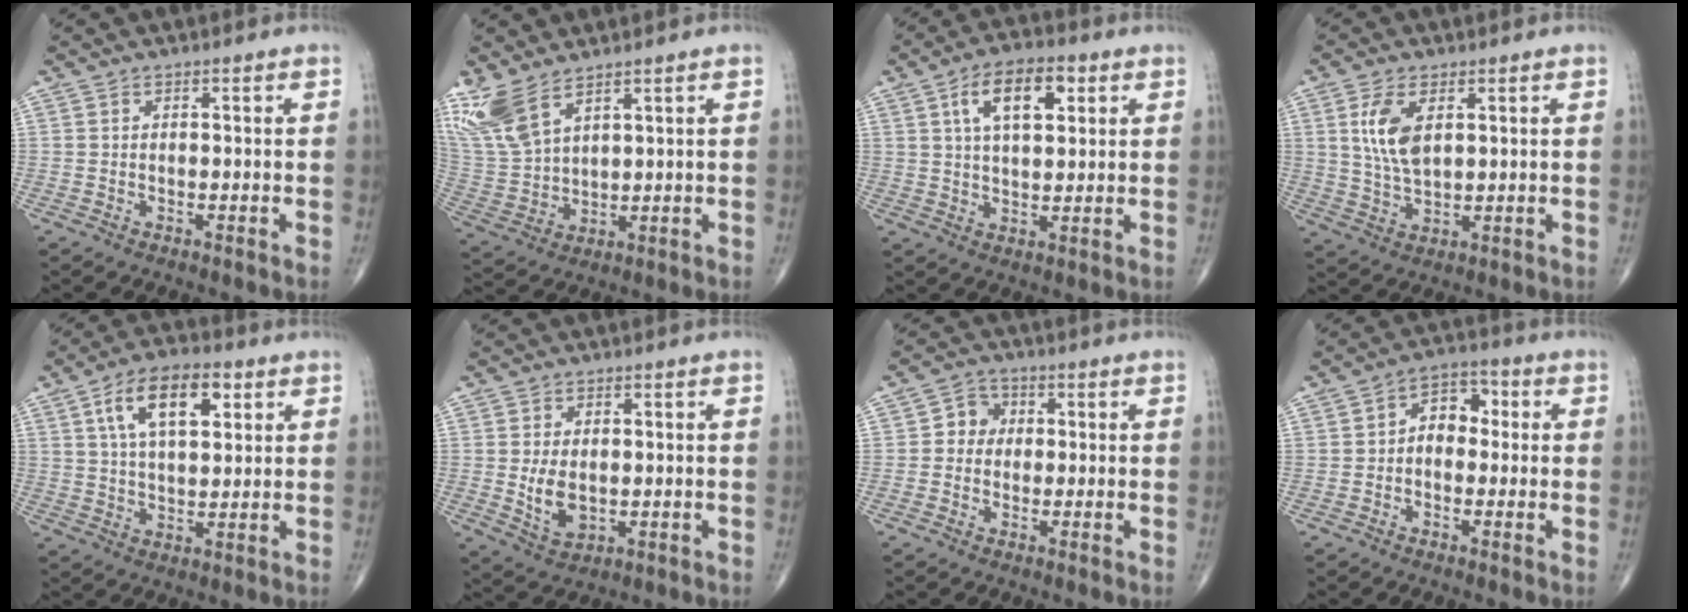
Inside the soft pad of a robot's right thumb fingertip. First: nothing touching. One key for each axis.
{"total": 10.1, "fx": 7.1, "fy": 3.9, "fz": 6.0, "tx": -0.143, "ty": -0.023, "tz": 0.169}
{"total": 10.3, "fx": 3.9, "fy": 5.0, "fz": 8.1, "tx": -0.124, "ty": -0.001, "tz": 0.064}
{"total": 7.5, "fx": 2.4, "fy": 3.7, "fz": 6.1, "tx": -0.124, "ty": -0.010, "tz": 0.054}
{"total": 12.1, "fx": 4.7, "fy": 5.9, "fz": 9.4, "tx": -0.150, "ty": -0.003, "tz": 0.081}
{"total": 5.3, "fx": 0.0, "fy": 3.4, "fz": 4.1, "tx": -0.066, "ty": -0.012, "tz": 0.010}
{"total": 4.1, "fx": 0.1, "fy": 3.7, "fz": 1.7, "tx": -0.002, "ty": 0.009, "tz": -0.008}
{"total": 6.2, "fx": 0.1, "fy": 4.4, "fz": 4.3, "tx": -0.040, "ty": 0.024, "tz": -0.011}